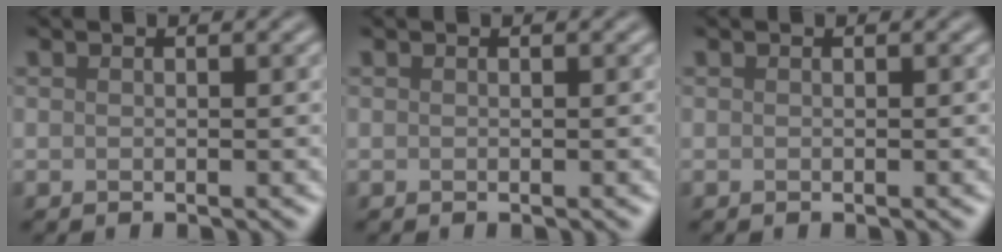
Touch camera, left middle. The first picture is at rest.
{"total": 0.0}
{"total": 0.0}